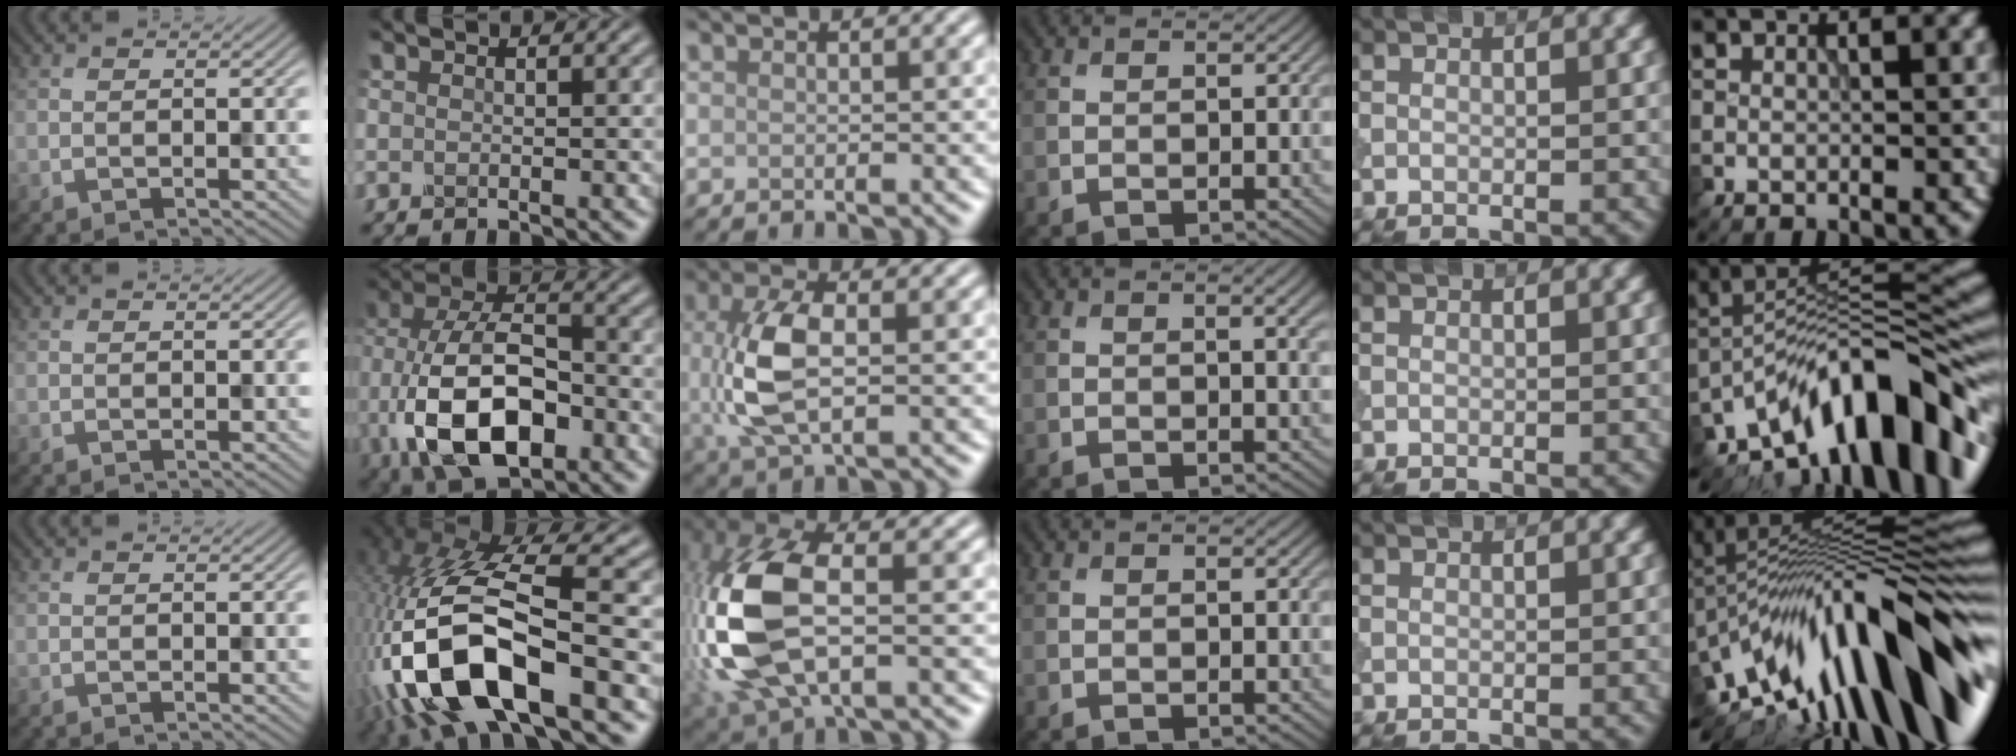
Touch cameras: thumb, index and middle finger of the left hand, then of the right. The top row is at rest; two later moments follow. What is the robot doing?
{"motion": "dispense", "object": "dispenser bottle"}